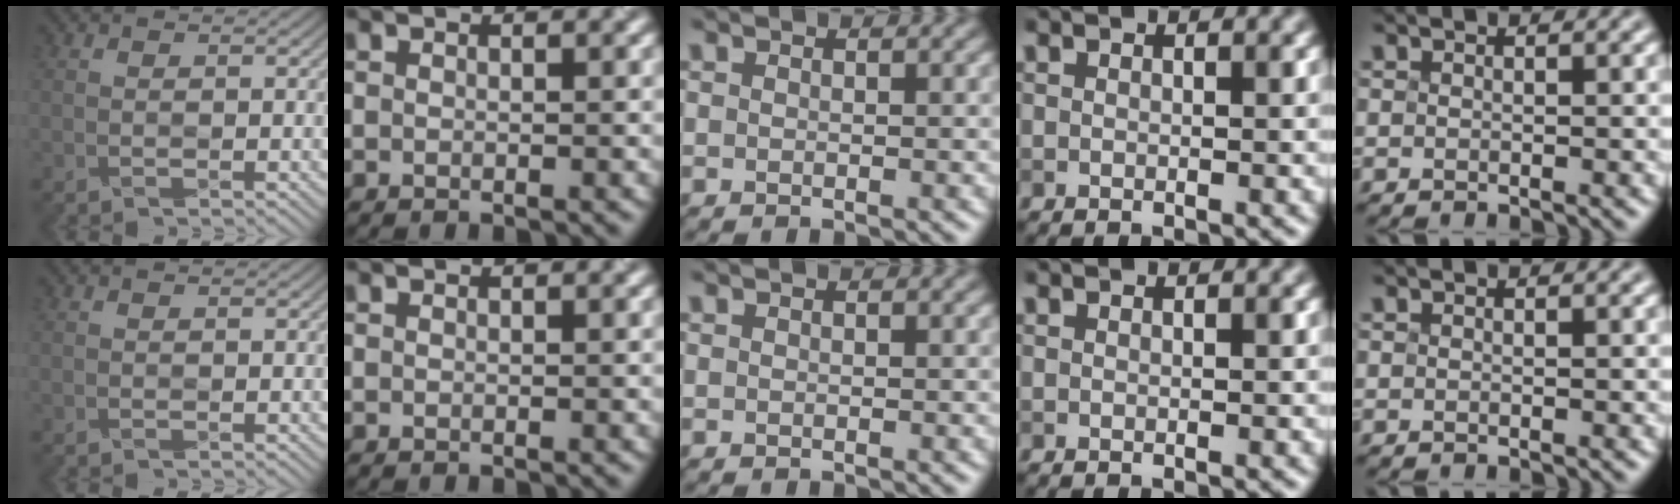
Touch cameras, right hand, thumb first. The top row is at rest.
{}